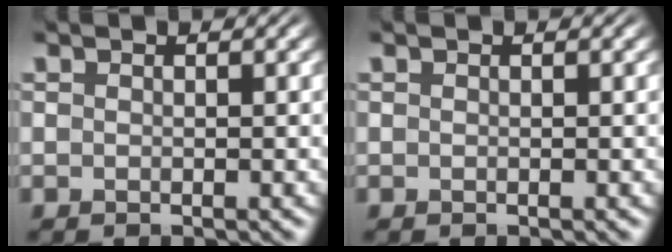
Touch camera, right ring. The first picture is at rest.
{"total": 0.0}